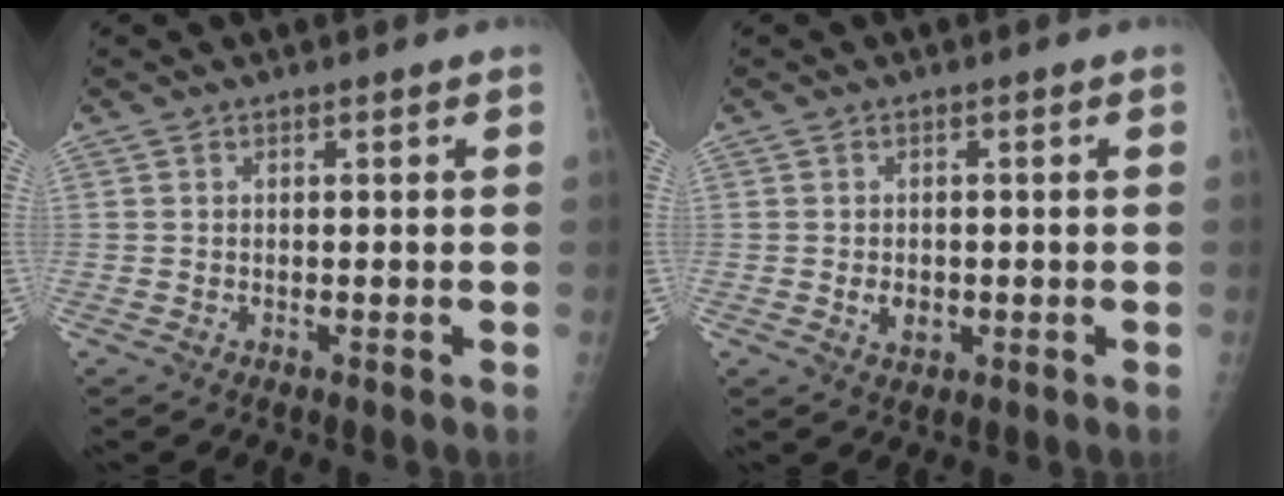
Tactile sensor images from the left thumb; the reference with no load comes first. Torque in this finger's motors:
{"motor_torque": [-0.20, 0.18, 0.02, -0.03, 0.00]}